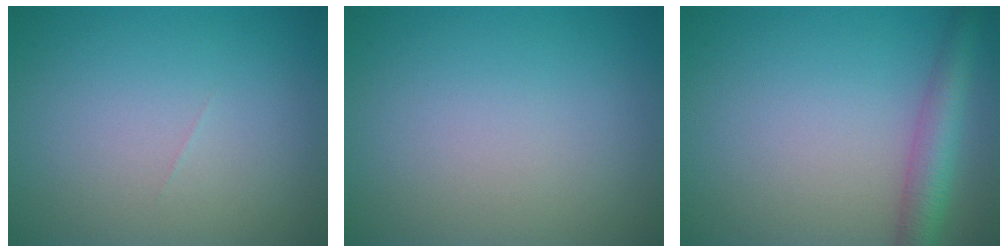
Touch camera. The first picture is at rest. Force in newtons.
{"total": 0.0}
{"total": 4.0, "press": 4.0, "slide": 0.2}